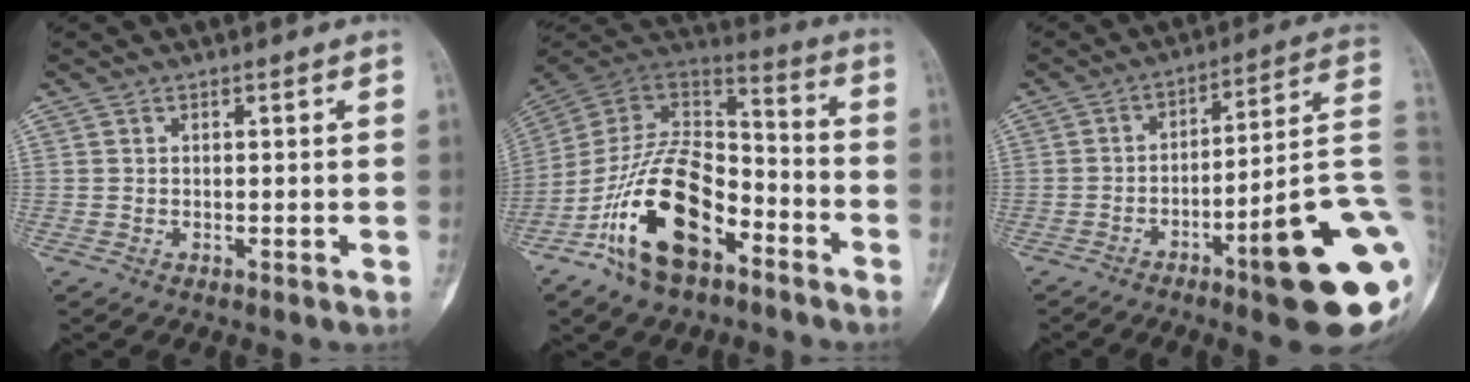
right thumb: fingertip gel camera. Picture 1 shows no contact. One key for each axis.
{"total": 21.0, "fx": -10.1, "fy": 11.3, "fz": 14.6, "tx": -0.250, "ty": 0.084, "tz": -0.181}
{"total": 18.9, "fx": -6.4, "fy": 2.7, "fz": 17.6, "tx": -0.192, "ty": 0.029, "tz": -0.089}